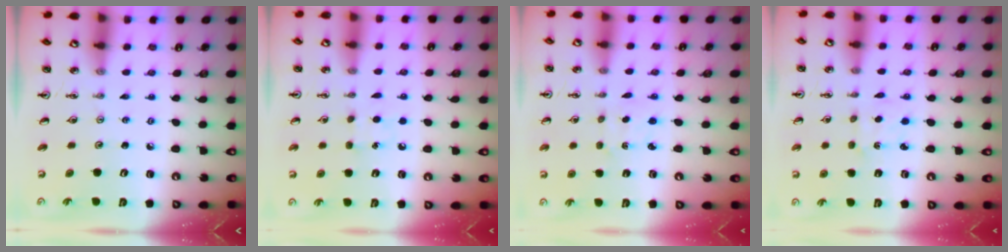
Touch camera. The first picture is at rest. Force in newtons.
{"total": 6.8, "press": 6.8, "slide": 0.8}
{"total": 2.1, "press": 2.0, "slide": 0.6}
{"total": 3.0, "press": 3.0, "slide": 0.4}